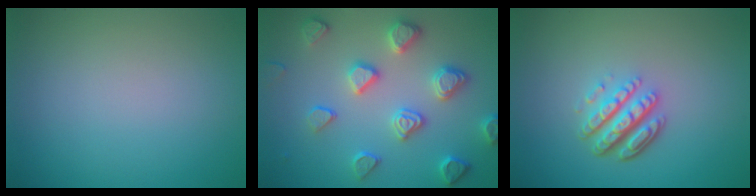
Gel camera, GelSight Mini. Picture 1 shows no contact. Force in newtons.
{"total": 4.6, "press": 4.2, "slide": 1.9}
{"total": 4.9, "press": 3.4, "slide": 3.4}